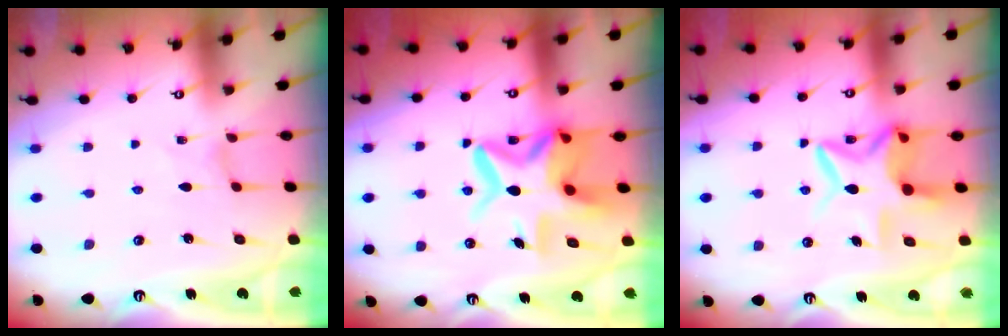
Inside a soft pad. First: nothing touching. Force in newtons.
{"total": 13.6, "press": 13.5, "slide": 1.4}
{"total": 11.2, "press": 11.1, "slide": 1.8}